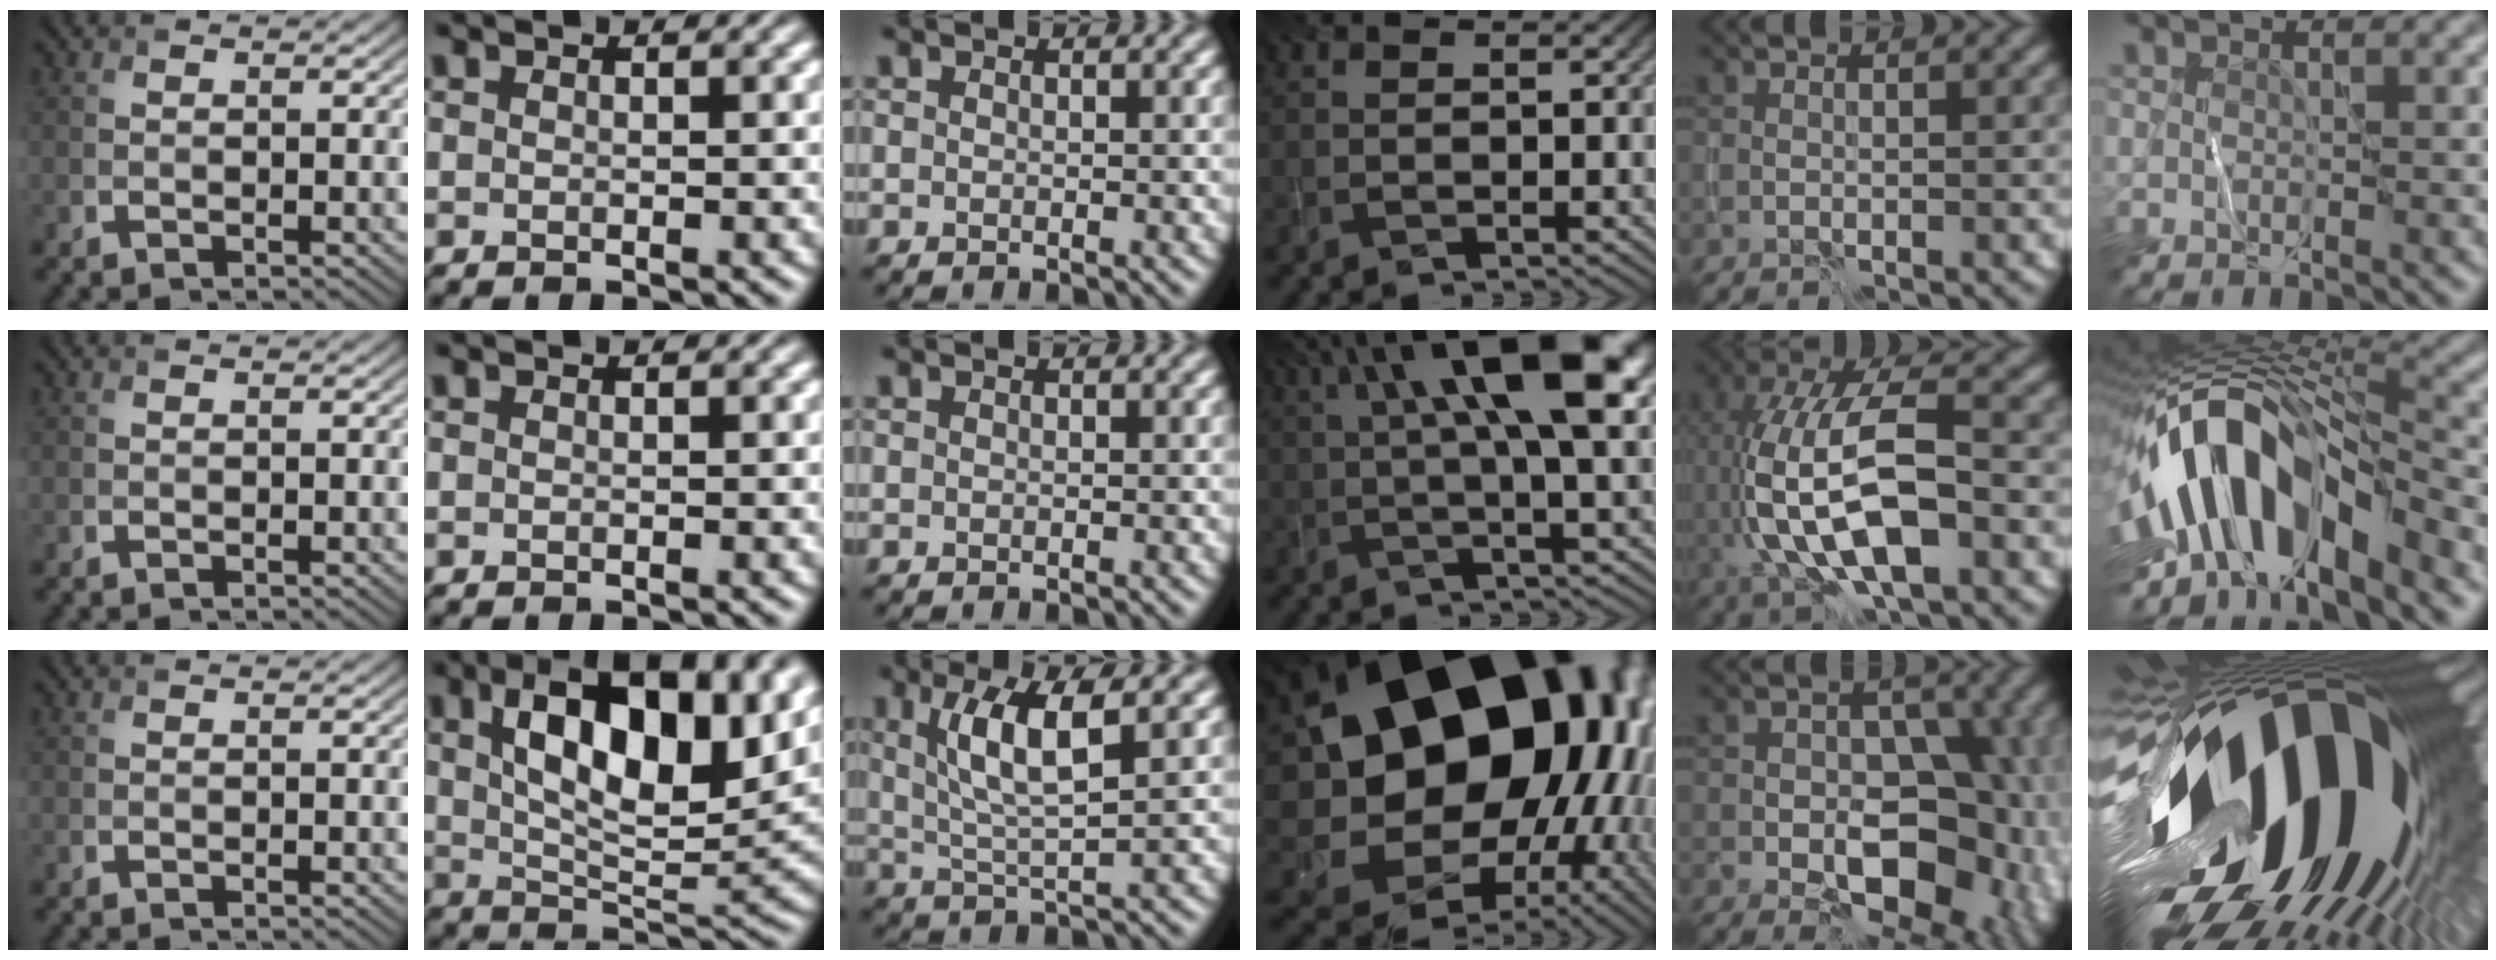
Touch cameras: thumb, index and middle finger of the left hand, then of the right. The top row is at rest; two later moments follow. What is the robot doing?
{"motion": "wipe", "object": "whiteboard"}